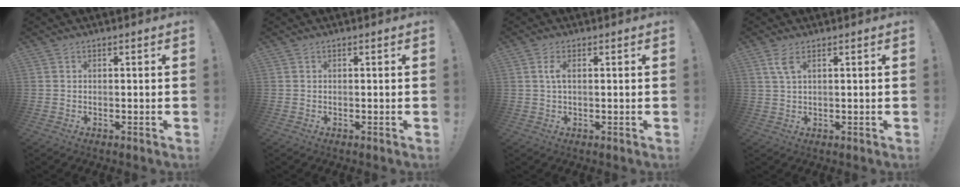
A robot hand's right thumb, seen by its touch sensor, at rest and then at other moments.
{"total": 0.0}
{"total": 2.9, "force": [0.6, 1.1, 2.6], "torque": [-0.046, 0.002, 0.007]}
{"total": 3.9, "force": [1.8, 1.3, 3.3], "torque": [-0.062, -0.002, 0.030]}